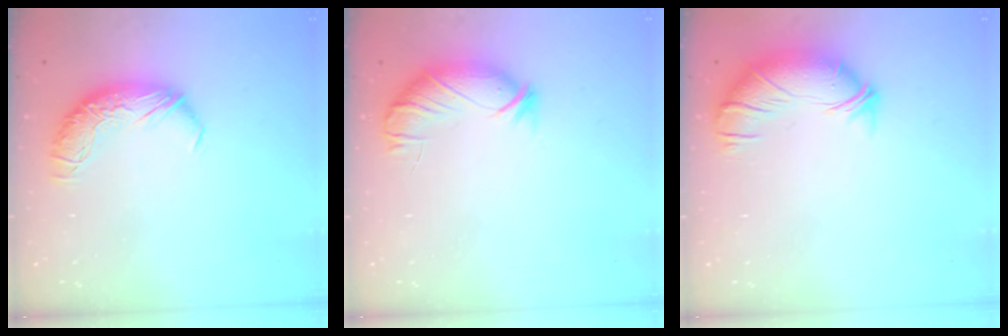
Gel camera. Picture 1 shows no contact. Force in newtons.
{"total": 3.8, "press": 3.5, "slide": 1.5}
{"total": 2.8, "press": 1.5, "slide": 2.3}